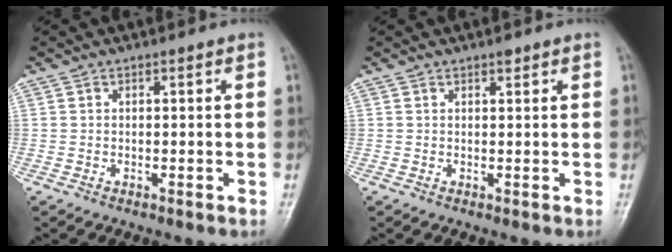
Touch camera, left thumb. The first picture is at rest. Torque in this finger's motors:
{"motor_torque": [0.81, 0.09, 1.12, -0.37, 0.06]}